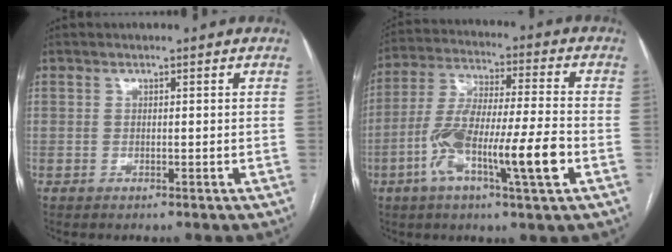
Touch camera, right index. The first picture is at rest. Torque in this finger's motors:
{"motor_torque": [1.14, -0.28, 0.49, 0.21]}